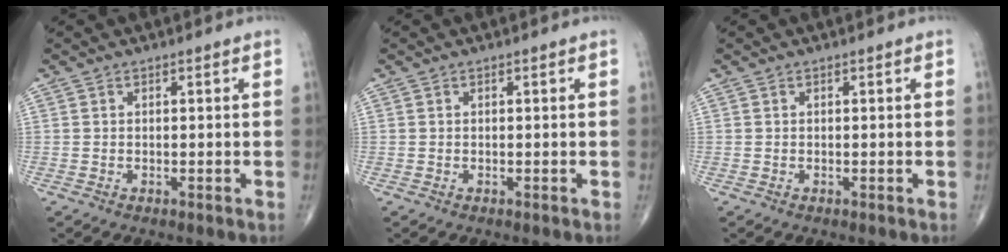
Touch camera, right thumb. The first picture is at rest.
{"total": 0.0}
{"total": 0.0}